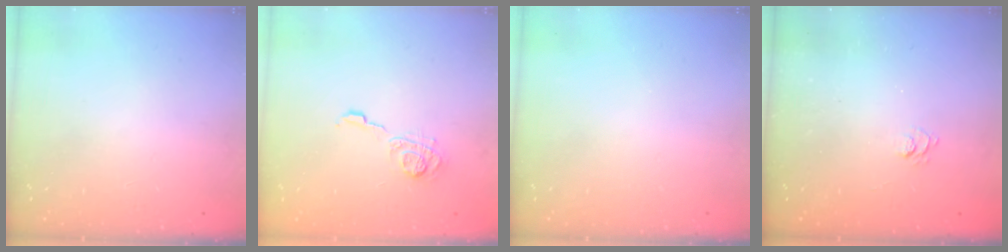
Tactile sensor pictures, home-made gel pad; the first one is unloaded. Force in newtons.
{"total": 7.7, "press": 7.7, "slide": 1.0}
{"total": 0.0}
{"total": 2.8, "press": 2.5, "slide": 1.3}